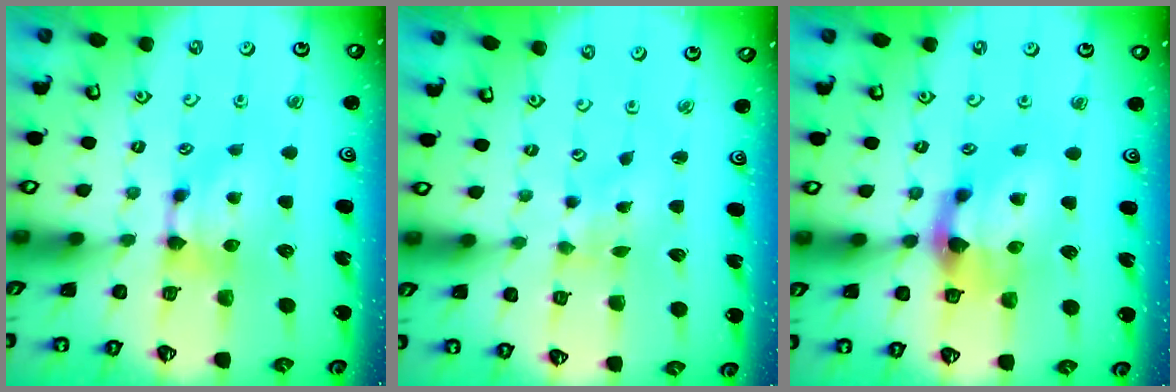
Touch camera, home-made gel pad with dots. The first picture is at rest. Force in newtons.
{"total": 4.0, "press": 4.0, "slide": 0.8}
{"total": 4.7, "press": 4.2, "slide": 2.1}